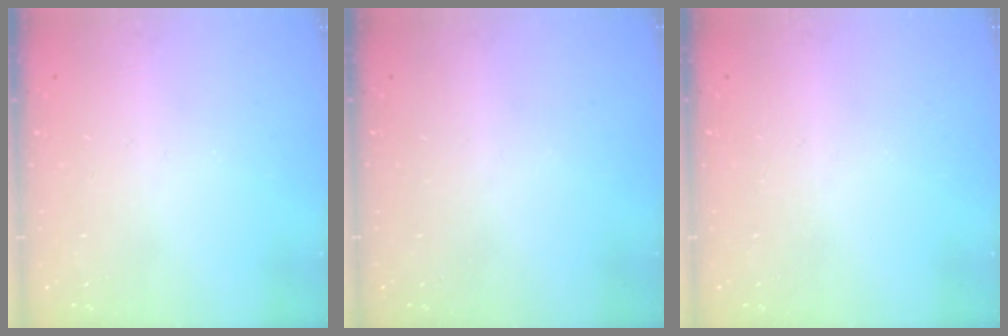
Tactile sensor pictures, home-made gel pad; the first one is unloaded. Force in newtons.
{"total": 0.0}
{"total": 0.0}